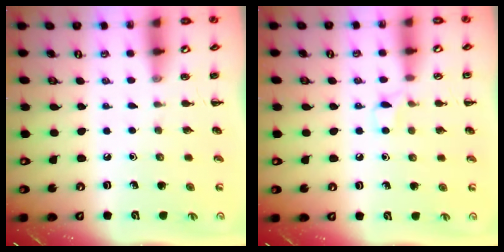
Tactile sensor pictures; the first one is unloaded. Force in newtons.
{"total": 3.7, "press": 3.5, "slide": 1.2}